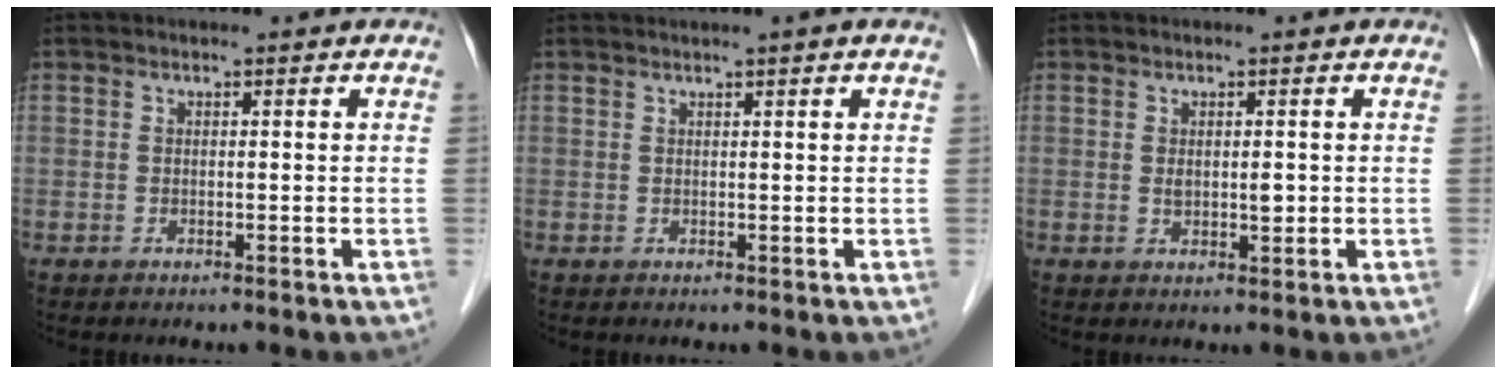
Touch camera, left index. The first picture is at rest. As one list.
[{"total": 1.8, "force": [1.4, -0.4, 1.1], "torque": [-0.020, 0.011, 0.026]}, {"total": 1.9, "force": [0.3, 0.6, 1.8], "torque": [-0.031, -0.003, 0.006]}]